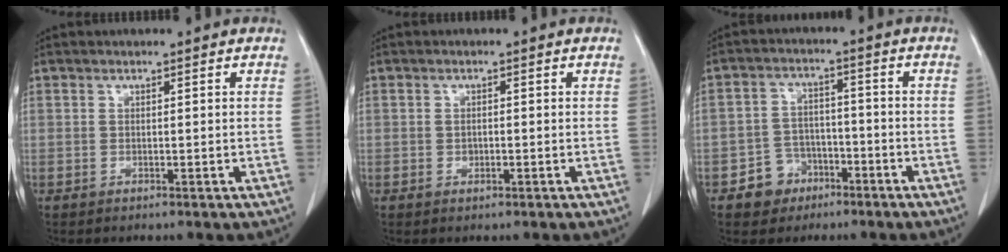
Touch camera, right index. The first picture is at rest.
{"total": 1.2, "force": [-0.3, 0.7, 0.9], "torque": [-0.017, 0.000, -0.001]}
{"total": 5.8, "force": [-3.3, 4.7, 0.9], "torque": [-0.011, 0.016, -0.049]}